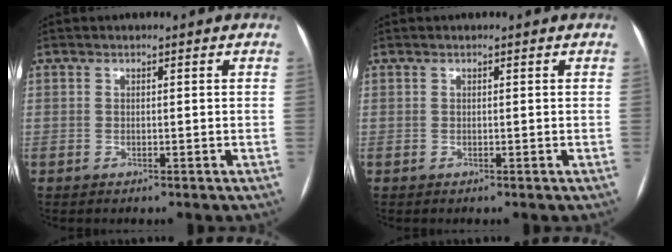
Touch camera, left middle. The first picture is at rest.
{"total": 0.0}